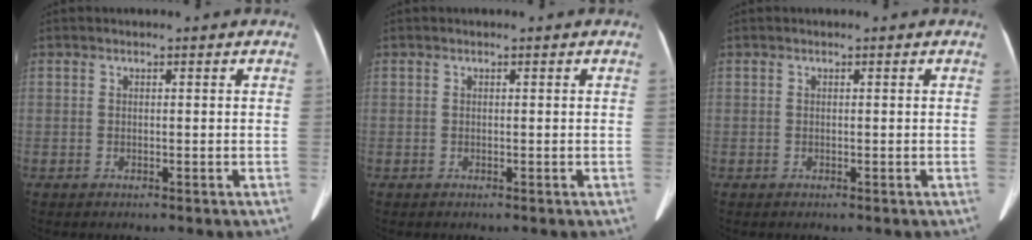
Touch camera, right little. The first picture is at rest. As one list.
[{"total": 0.0}, {"total": 0.0}]